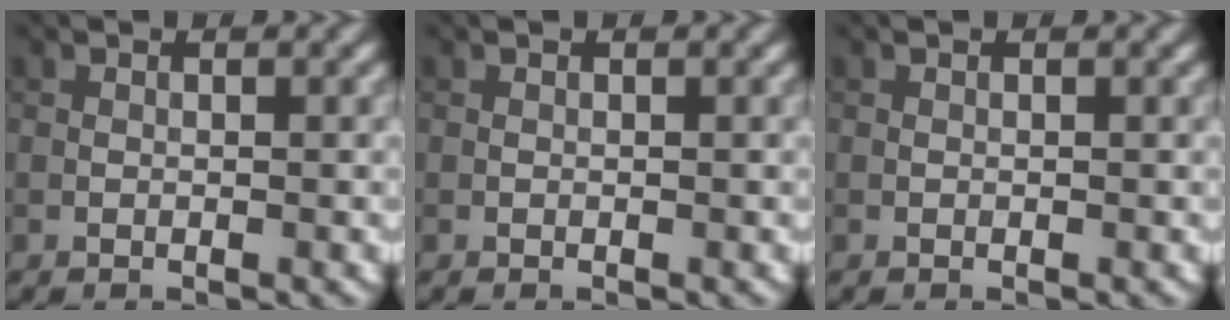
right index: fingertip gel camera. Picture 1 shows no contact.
{"total": 0.0}
{"total": 0.0}